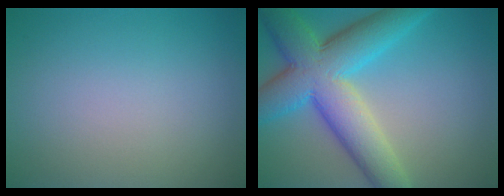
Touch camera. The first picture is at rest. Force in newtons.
{"total": 10.2, "press": 10.2, "slide": 0.5}